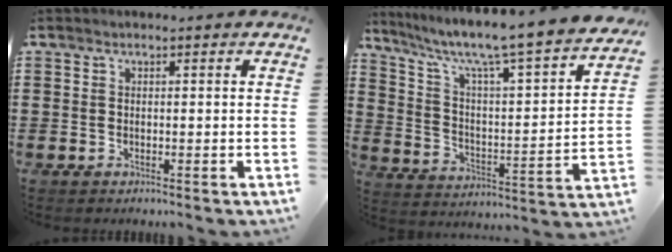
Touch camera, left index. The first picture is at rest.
{"total": 6.1, "force": [5.1, 0.0, 3.4], "torque": [-0.092, -0.055, 0.074]}